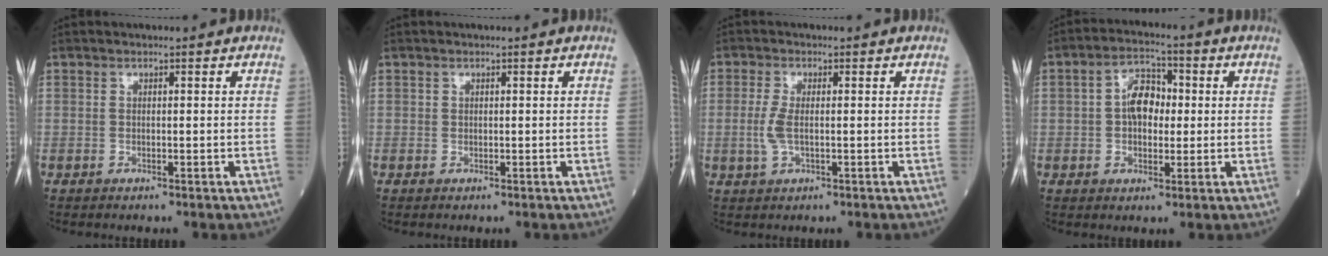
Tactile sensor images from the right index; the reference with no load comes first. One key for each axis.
{"total": 0.0}
{"total": 3.1, "fx": -0.4, "fy": 1.1, "fz": 2.8, "tx": -0.074, "ty": -0.005, "tz": -0.008}
{"total": 6.3, "fx": 0.4, "fy": 3.9, "fz": 4.9, "tx": -0.089, "ty": 0.021, "tz": 0.003}